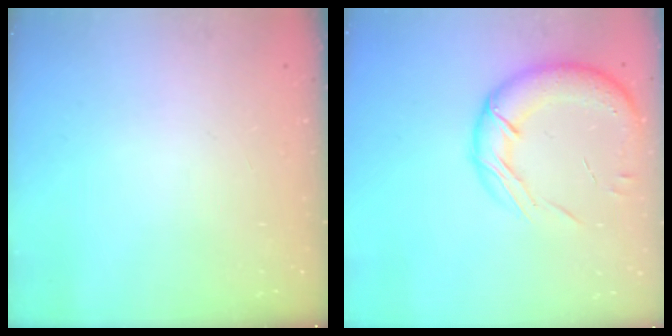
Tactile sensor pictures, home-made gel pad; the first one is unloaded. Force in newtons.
{"total": 17.6, "press": 17.1, "slide": 4.2}